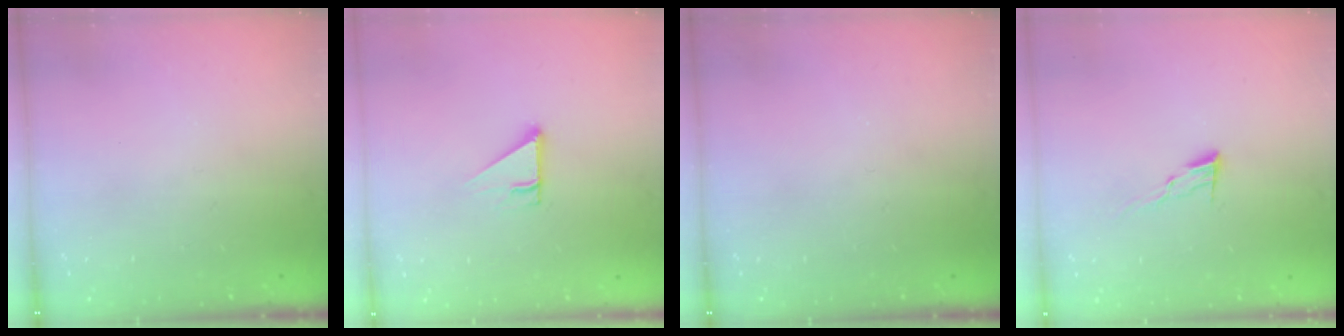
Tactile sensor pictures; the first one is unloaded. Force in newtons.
{"total": 2.7, "press": 2.7, "slide": 0.0}
{"total": 0.0}
{"total": 6.1, "press": 6.1, "slide": 0.6}